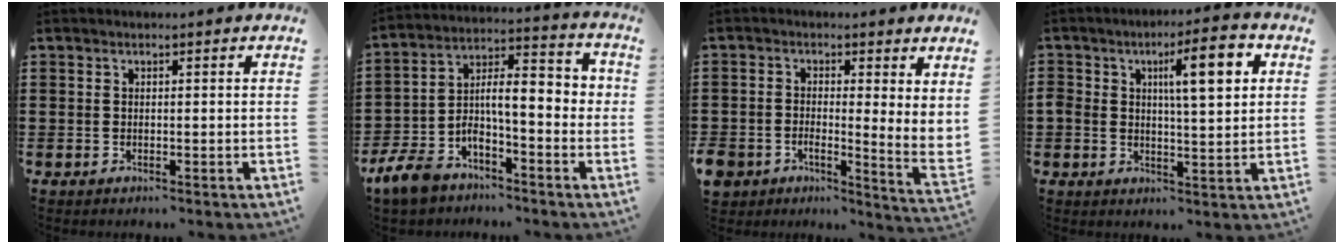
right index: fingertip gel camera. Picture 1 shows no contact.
{"total": 7.2, "force": [-3.4, 2.5, 5.9], "torque": [-0.120, -0.011, -0.069]}
{"total": 2.6, "force": [0.4, 2.2, 1.5], "torque": [-0.032, -0.005, 0.006]}
{"total": 8.6, "force": [2.7, 2.7, 7.7], "torque": [-0.133, 0.004, 0.037]}